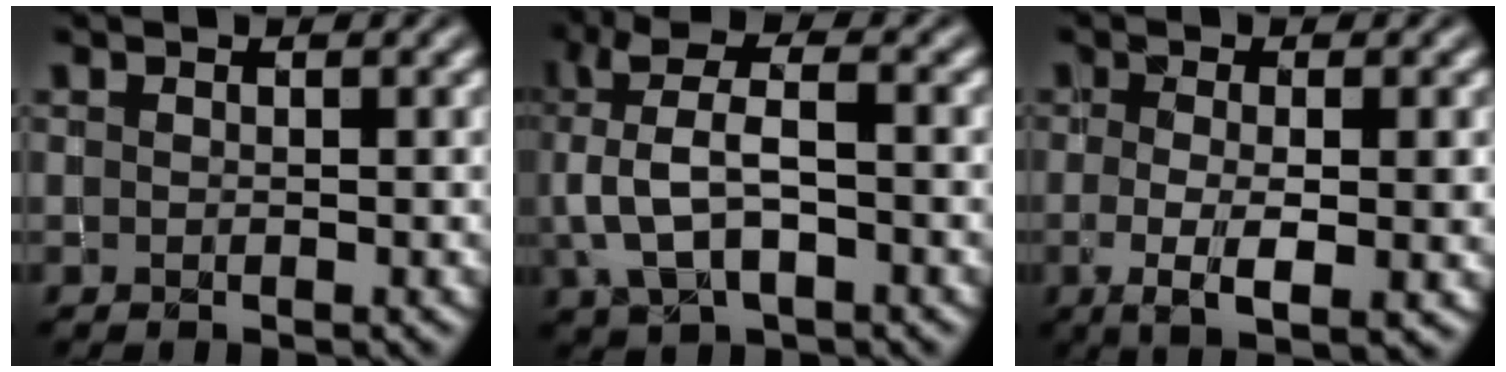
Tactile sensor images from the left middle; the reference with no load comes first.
{"total": 5.5, "force": [0.5, 2.7, 4.8], "torque": [-0.094, 0.012, 0.005]}
{"total": 4.8, "force": [-1.0, 1.4, 4.5], "torque": [-0.080, -0.012, -0.013]}